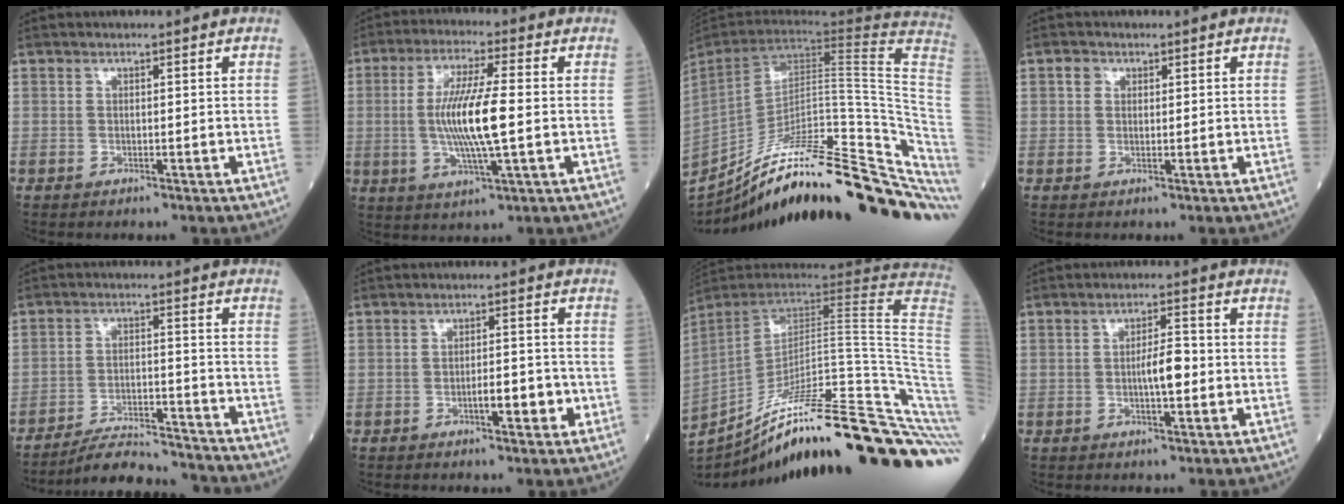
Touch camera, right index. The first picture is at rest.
{"total": 10.9, "force": [-0.4, 1.0, 10.9], "torque": [-0.214, -0.006, -0.010]}
{"total": 37.6, "force": [-28.0, 6.6, 24.3], "torque": [-0.304, -0.036, -0.397]}
{"total": 1.5, "force": [0.6, 1.3, 0.5], "torque": [-0.009, 0.005, 0.008]}
{"total": 12.1, "force": [-11.8, 0.6, 2.7], "torque": [-0.040, 0.004, -0.184]}
{"total": 4.2, "force": [-1.5, 1.2, 3.7], "torque": [-0.057, 0.005, -0.018]}
{"total": 38.9, "force": [-27.5, 4.6, 27.1], "torque": [-0.322, -0.036, -0.388]}
{"total": 4.1, "force": [-0.6, 0.9, 3.9], "torque": [-0.068, 0.004, -0.011]}